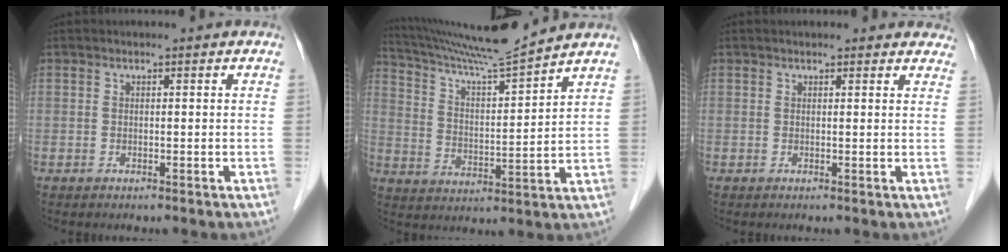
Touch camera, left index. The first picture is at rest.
{"total": 13.2, "force": [12.3, -1.9, 4.3], "torque": [-0.085, -0.015, 0.212]}
{"total": 7.1, "force": [6.4, 2.2, 2.2], "torque": [-0.006, 0.012, 0.058]}